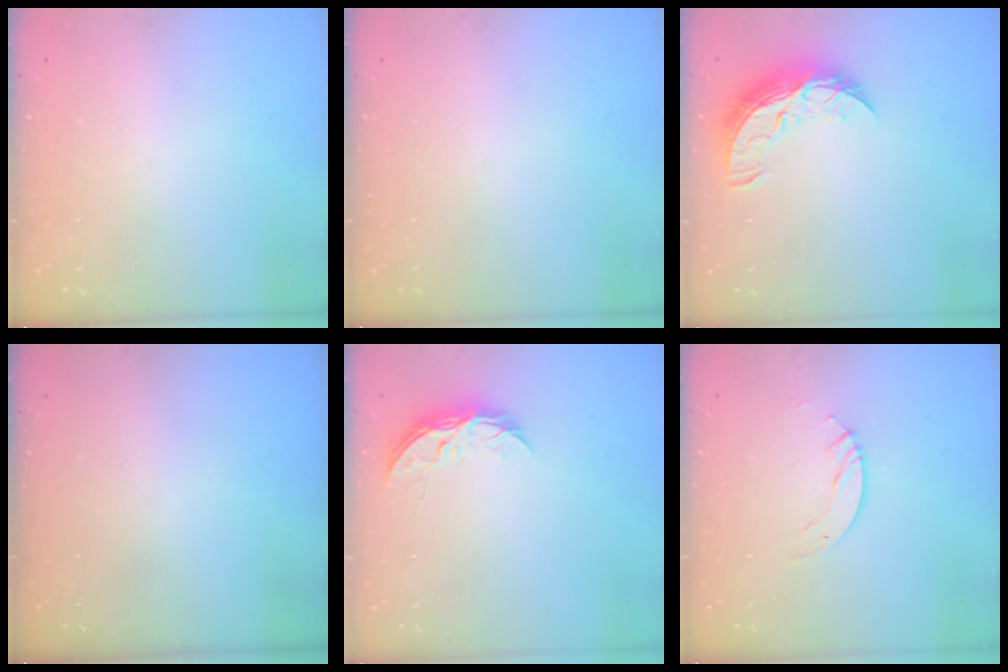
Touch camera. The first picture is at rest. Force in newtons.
{"total": 0.0}
{"total": 10.7, "press": 10.6, "slide": 0.6}
{"total": 0.0}
{"total": 5.4, "press": 5.4, "slide": 0.5}
{"total": 3.0, "press": 3.0, "slide": 0.2}